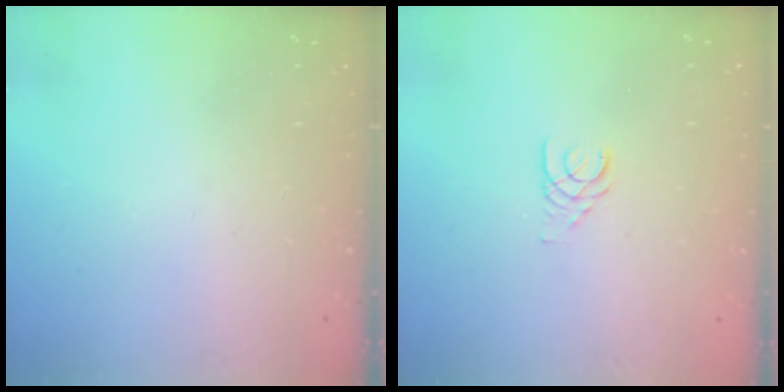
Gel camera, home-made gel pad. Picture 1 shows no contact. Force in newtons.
{"total": 2.5, "press": 2.5, "slide": 0.3}